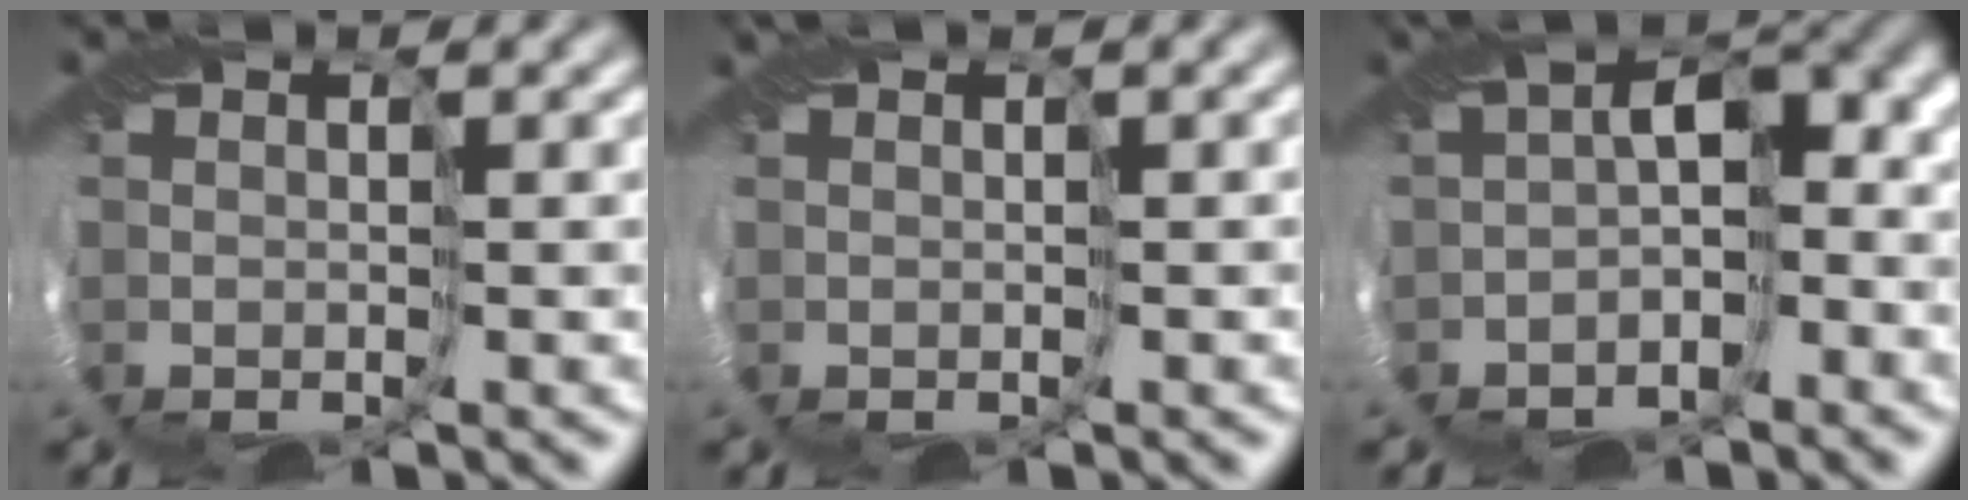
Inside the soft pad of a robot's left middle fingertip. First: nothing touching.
{"total": 2.8, "force": [1.3, 0.8, 2.4], "torque": [-0.041, 0.010, 0.028]}
{"total": 6.8, "force": [-0.7, 4.1, 5.3], "torque": [-0.072, 0.010, -0.017]}